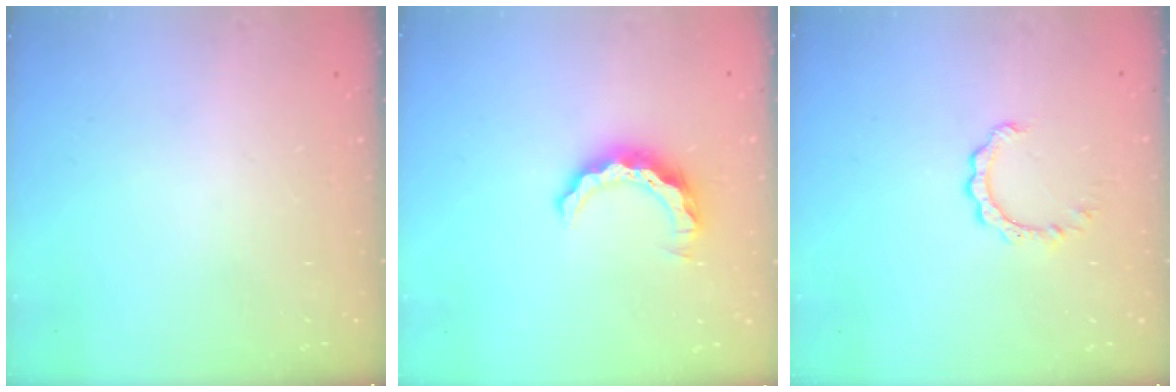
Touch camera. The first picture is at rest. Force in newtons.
{"total": 8.4, "press": 8.3, "slide": 1.0}
{"total": 3.9, "press": 3.8, "slide": 0.2}